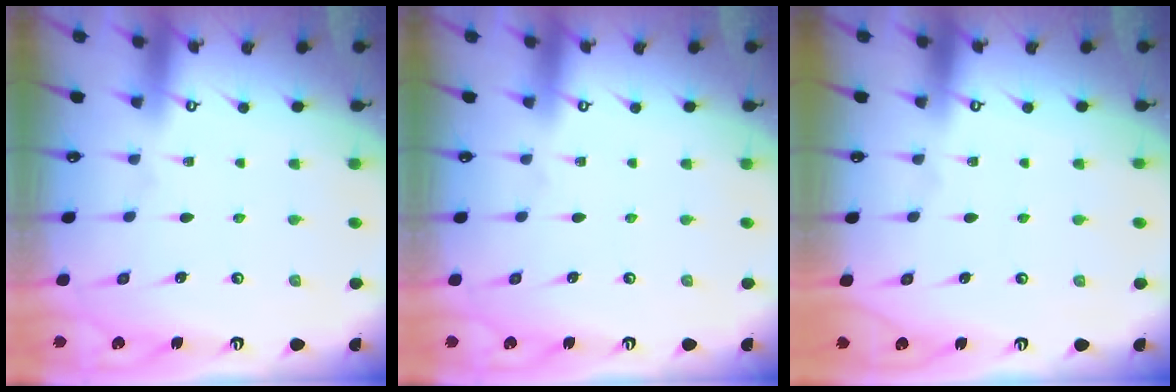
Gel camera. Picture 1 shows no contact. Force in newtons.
{"total": 0.0}
{"total": 0.0}